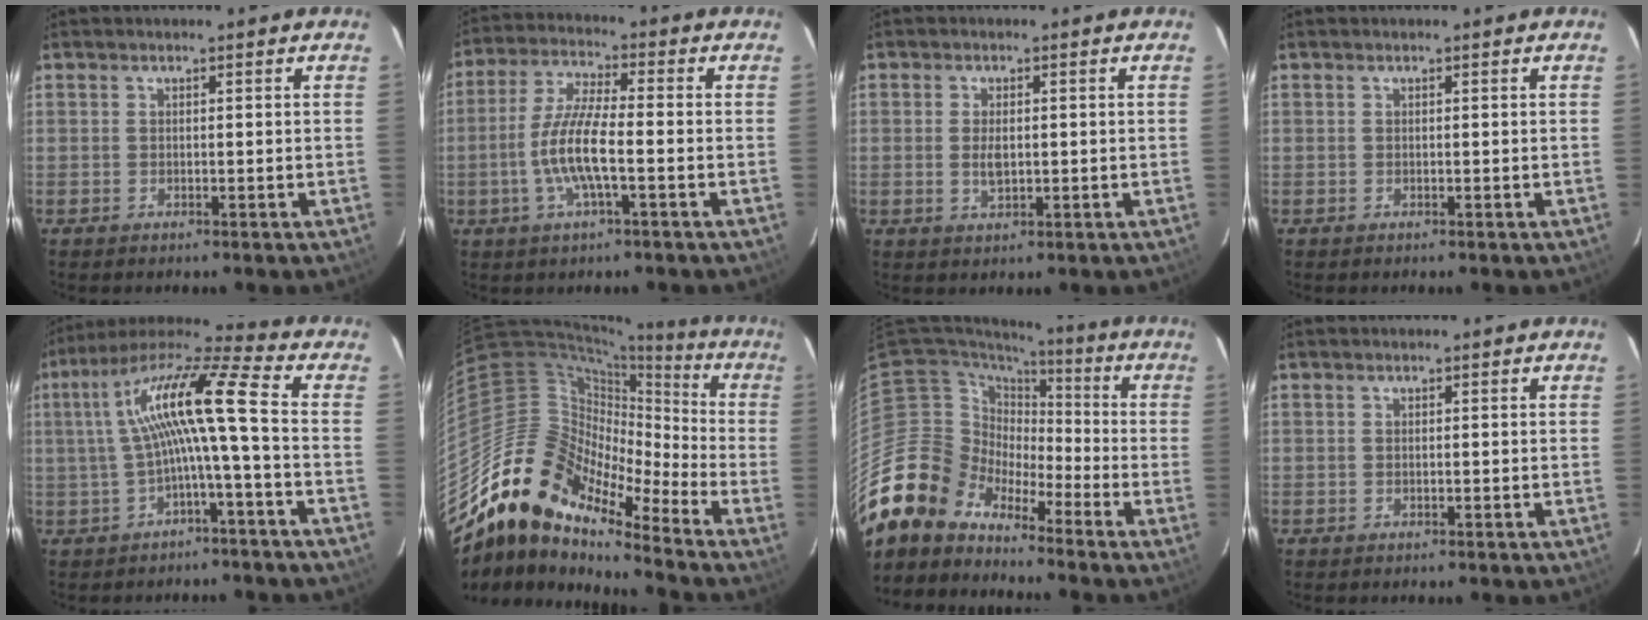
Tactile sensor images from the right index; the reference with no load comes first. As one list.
[{"total": 9.8, "force": [-2.6, 1.7, 9.2], "torque": [-0.193, 0.000, -0.052]}, {"total": 3.2, "force": [-0.1, 1.6, 2.8], "torque": [-0.052, -0.003, 0.000]}, {"total": 0.0}, {"total": 12.6, "force": [-0.9, 0.2, 12.6], "torque": [-0.246, 0.021, -0.014]}, {"total": 16.2, "force": [-12.8, 5.8, 8.1], "torque": [-0.119, -0.003, -0.259]}, {"total": 13.2, "force": [-11.2, 6.9, 1.1], "torque": [-0.036, 0.027, -0.222]}, {"total": 0.0}]